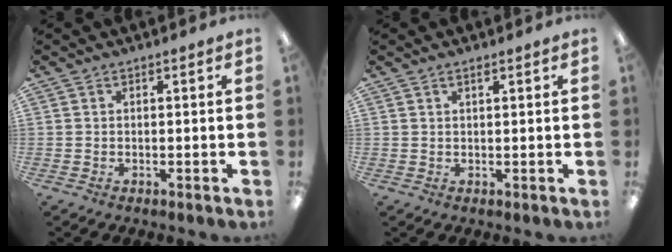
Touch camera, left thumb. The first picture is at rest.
{"total": 1.0, "force": [0.8, 0.3, 0.6], "torque": [-0.013, 0.002, 0.014]}